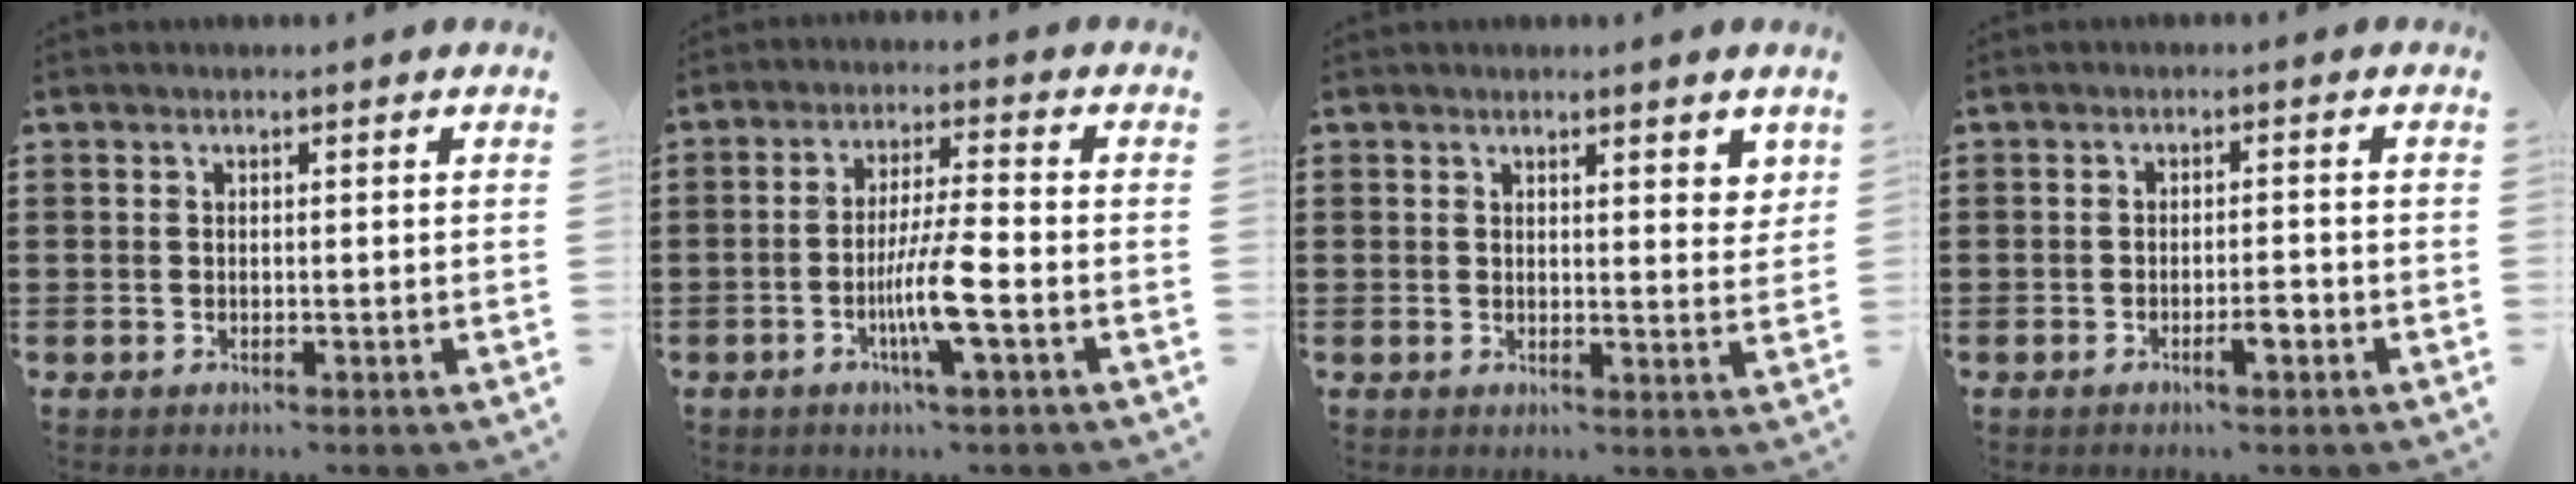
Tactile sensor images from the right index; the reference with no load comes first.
{"total": 7.6, "force": [-2.6, 0.4, 7.1], "torque": [-0.137, -0.013, -0.051]}
{"total": 2.2, "force": [1.8, 0.7, 1.0], "torque": [-0.016, 0.003, 0.031]}
{"total": 2.7, "force": [-1.4, 0.3, 2.3], "torque": [-0.039, -0.002, -0.023]}